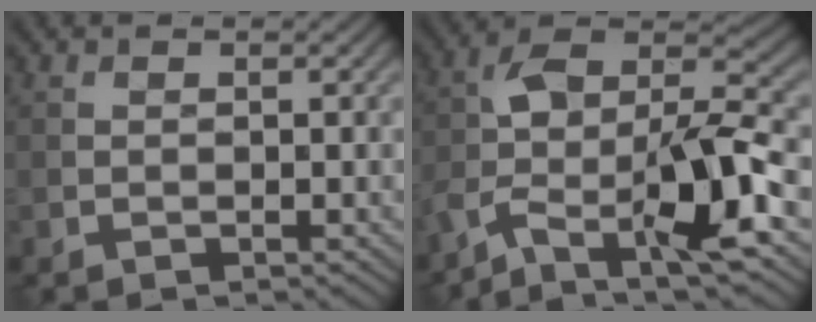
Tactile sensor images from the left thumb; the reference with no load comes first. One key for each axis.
{"total": 12.4, "fx": -5.7, "fy": 4.3, "fz": 10.2, "tx": -0.188, "ty": 0.004, "tz": -0.114}